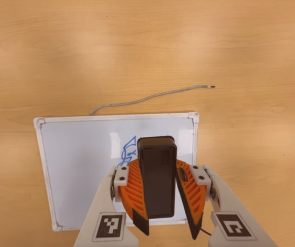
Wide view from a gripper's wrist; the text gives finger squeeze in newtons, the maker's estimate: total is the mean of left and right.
{"total": 9.9, "left": 10.2, "right": 9.5}